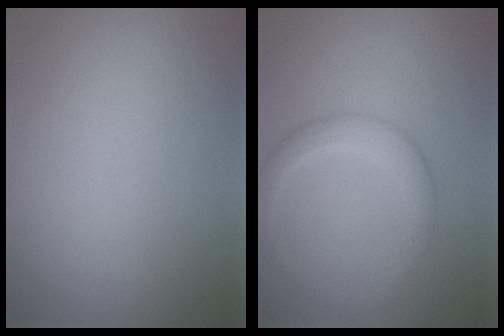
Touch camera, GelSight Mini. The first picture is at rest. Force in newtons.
{"total": 2.8, "press": 2.8, "slide": 0.2}